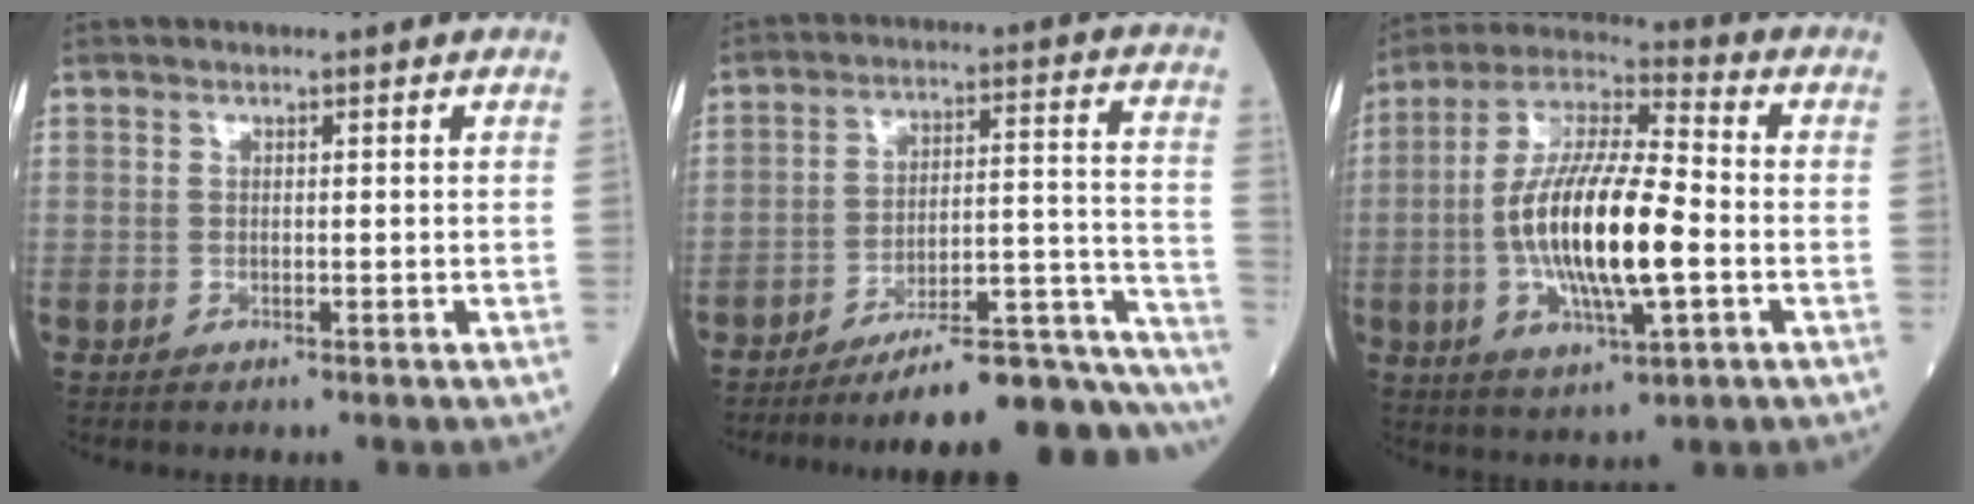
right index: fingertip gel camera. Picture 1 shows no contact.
{"total": 24.2, "force": [-22.3, 0.5, 9.2], "torque": [-0.042, 0.030, -0.307]}
{"total": 17.1, "force": [-2.6, 3.9, 16.5], "torque": [-0.325, 0.000, -0.045]}